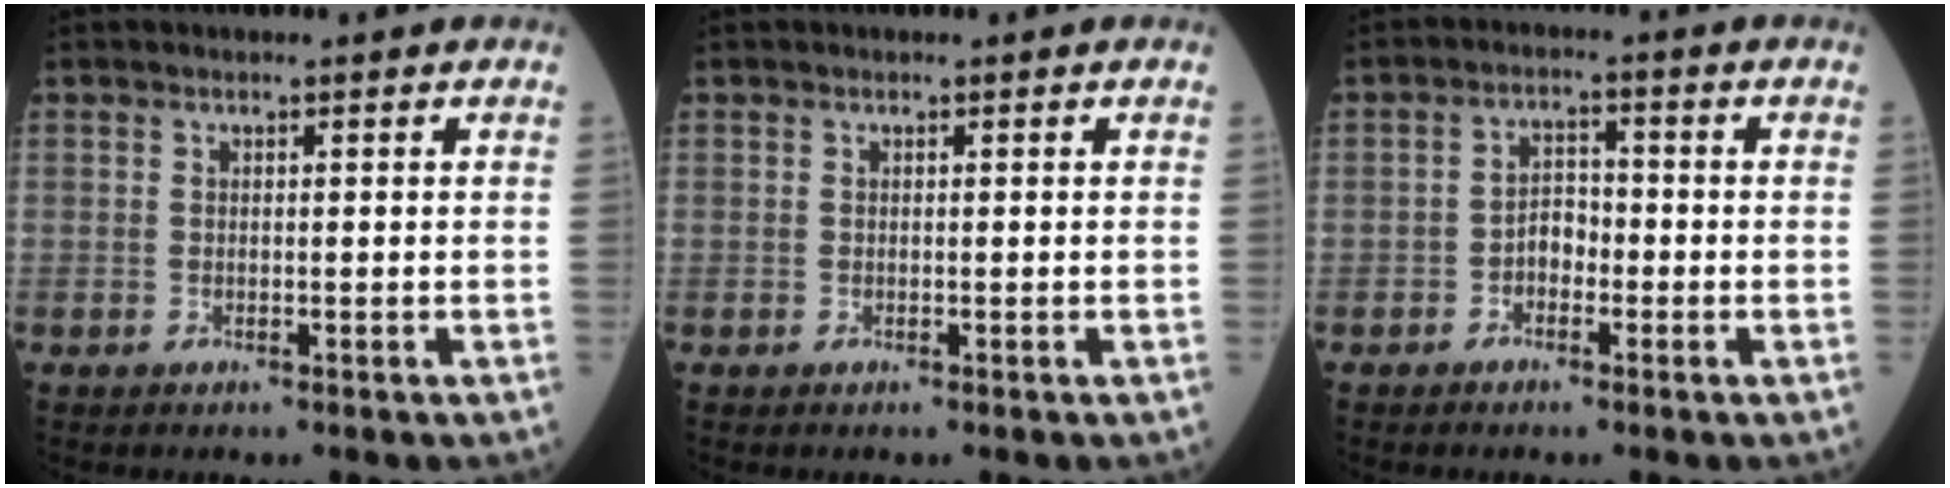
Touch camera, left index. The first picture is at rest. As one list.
[{"total": 0.0}, {"total": 3.1, "force": [-1.3, 1.9, 2.1], "torque": [-0.033, 0.009, -0.031]}]